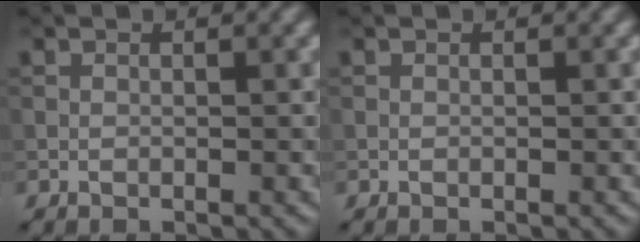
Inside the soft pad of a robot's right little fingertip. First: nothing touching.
{"total": 0.0}